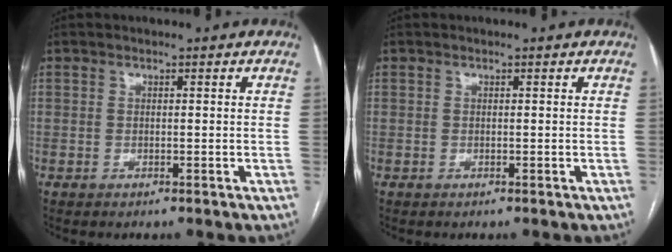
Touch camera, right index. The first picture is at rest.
{"total": 0.0}